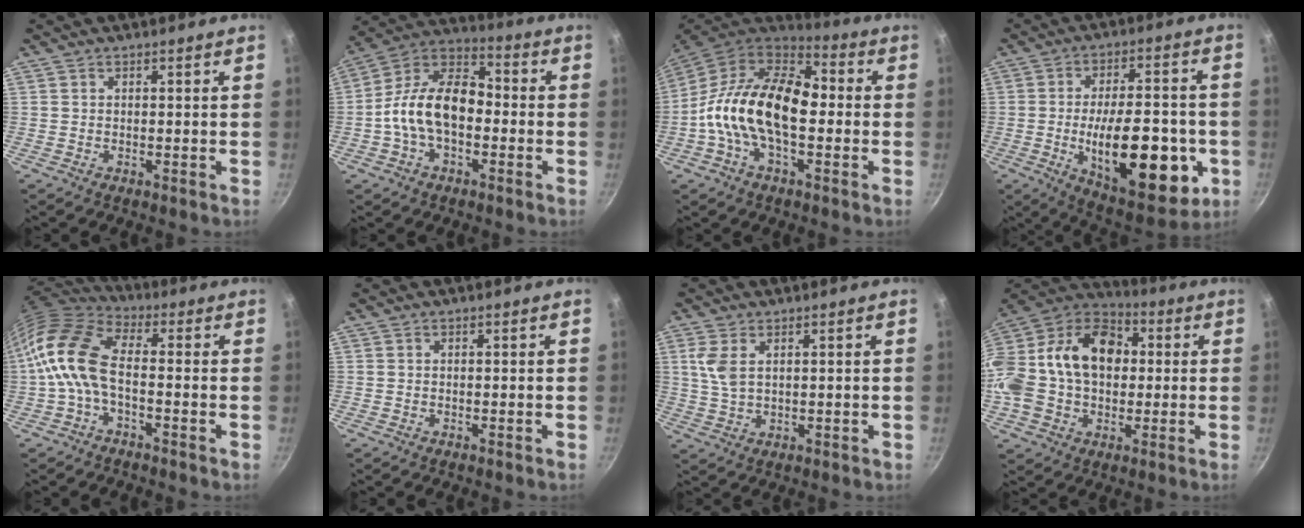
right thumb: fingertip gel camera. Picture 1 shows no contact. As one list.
[{"total": 15.0, "force": [-2.5, 9.4, 11.5], "torque": [-0.173, 0.049, -0.067]}, {"total": 20.2, "force": [-1.4, 11.6, 16.5], "torque": [-0.267, 0.039, -0.048]}, {"total": 23.5, "force": [-5.1, 10.5, 20.4], "torque": [-0.267, 0.006, -0.061]}, {"total": 11.5, "force": [-2.1, 6.3, 9.4], "torque": [-0.185, 0.035, -0.059]}, {"total": 0.0}, {"total": 5.1, "force": [1.8, 2.8, 3.8], "torque": [-0.078, -0.006, 0.039]}, {"total": 24.9, "force": [1.6, 18.0, 17.1], "torque": [-0.305, 0.053, 0.016]}]